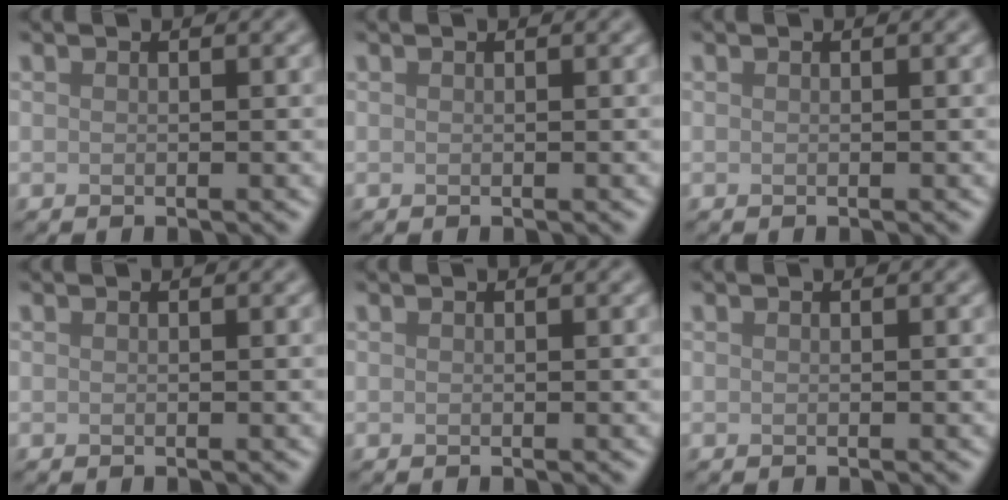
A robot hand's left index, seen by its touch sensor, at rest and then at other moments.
{"total": 0.0}
{"total": 0.0}
{"total": 0.0}
{"total": 0.0}
{"total": 0.0}